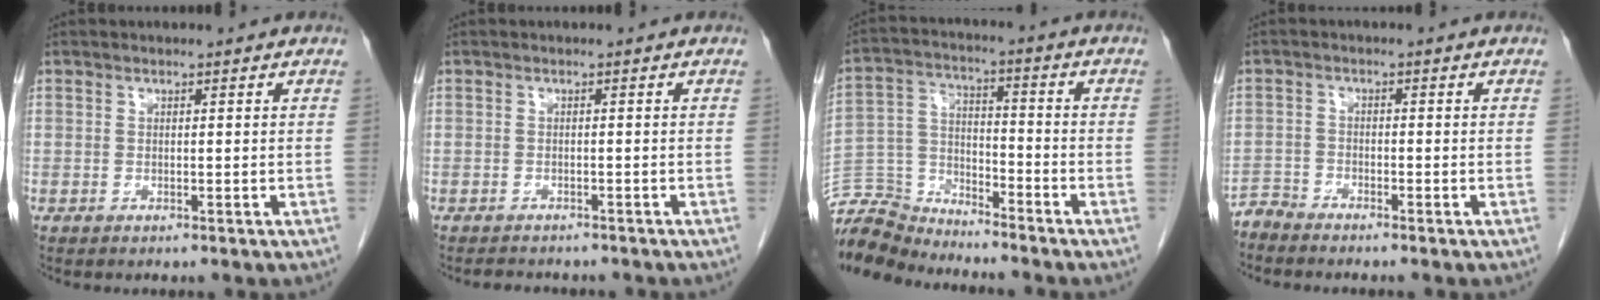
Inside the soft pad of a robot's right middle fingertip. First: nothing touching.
{"total": 3.8, "force": [-3.4, 1.3, 1.2], "torque": [-0.019, -0.004, -0.041]}
{"total": 9.4, "force": [-9.3, 0.9, -0.3], "torque": [0.002, 0.014, -0.184]}
{"total": 2.3, "force": [-2.2, -0.1, -0.4], "torque": [0.018, -0.010, -0.044]}